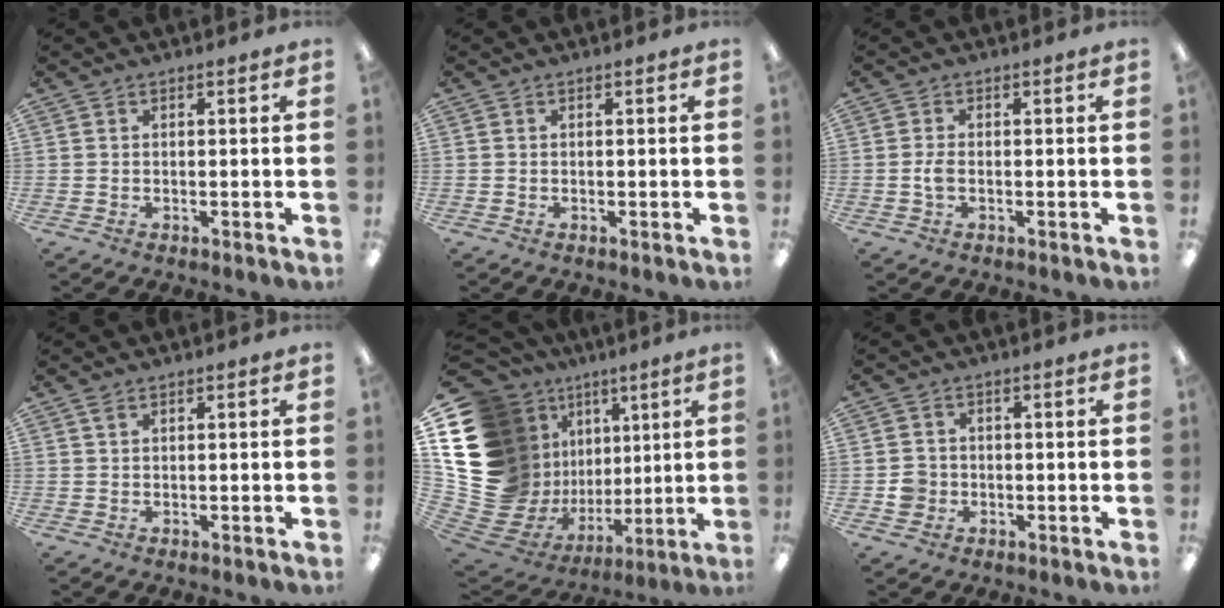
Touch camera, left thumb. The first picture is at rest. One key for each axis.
{"total": 0.0}
{"total": 2.7, "fx": -0.4, "fy": 1.4, "fz": 2.3, "tx": -0.048, "ty": 0.002, "tz": -0.009}
{"total": 1.2, "fx": 0.7, "fy": 0.5, "fz": 0.8, "tx": -0.018, "ty": 0.003, "tz": 0.012}
{"total": 21.6, "fx": 4.6, "fy": 18.1, "fz": 10.8, "tx": -0.201, "ty": -0.080, "tz": 0.148}
{"total": 4.0, "fx": -0.8, "fy": 3.8, "fz": 1.1, "tx": -0.012, "ty": 0.005, "tz": -0.015}